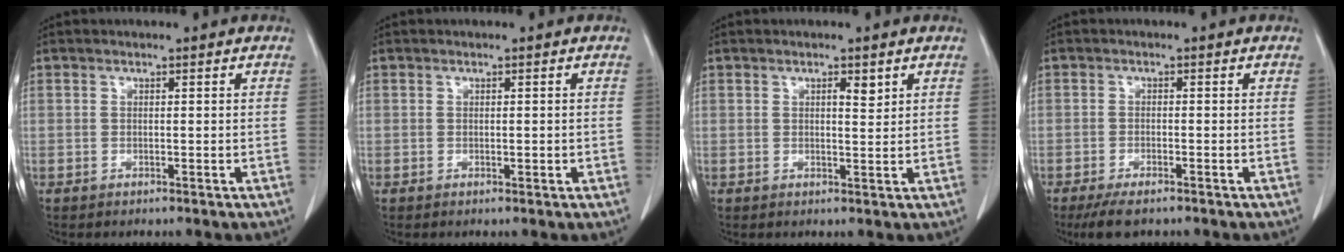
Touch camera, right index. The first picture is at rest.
{"total": 0.7, "force": [0.0, 0.3, 0.5], "torque": [-0.008, -0.001, 0.002]}
{"total": 1.8, "force": [1.0, 0.5, 1.4], "torque": [-0.021, -0.005, 0.015]}
{"total": 4.4, "force": [-3.2, 1.1, 2.7], "torque": [-0.049, -0.007, -0.053]}